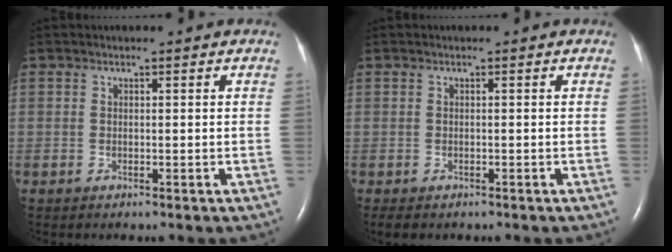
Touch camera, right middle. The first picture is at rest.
{"total": 1.9, "force": [-1.4, 0.9, 1.0], "torque": [-0.017, -0.005, -0.014]}